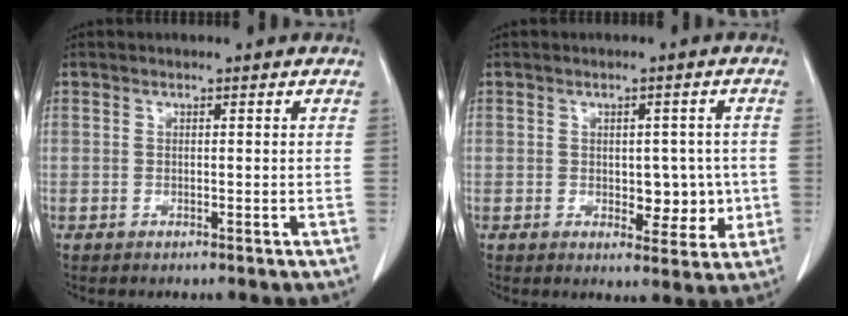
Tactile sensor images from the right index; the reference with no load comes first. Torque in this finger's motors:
{"motor_torque": [0.10, 0.18, 0.02, 0.00]}